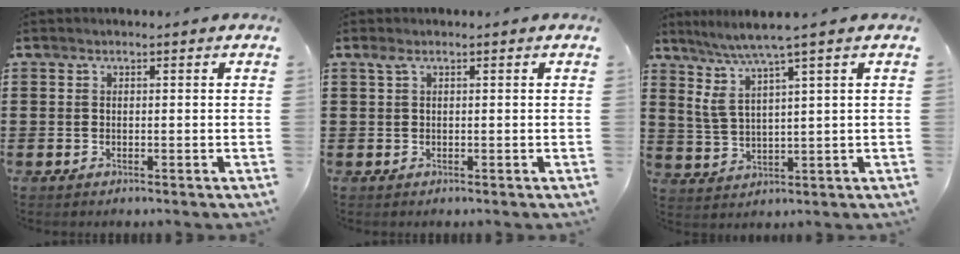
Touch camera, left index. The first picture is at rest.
{"total": 0.7, "force": [0.3, 0.2, 0.6], "torque": [-0.014, 0.002, 0.005]}
{"total": 5.4, "force": [3.2, 0.3, 4.4], "torque": [-0.109, -0.016, 0.046]}